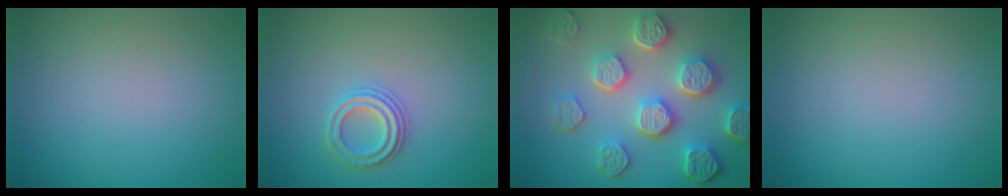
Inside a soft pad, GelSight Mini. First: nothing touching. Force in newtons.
{"total": 2.3, "press": 2.2, "slide": 0.6}
{"total": 8.1, "press": 6.2, "slide": 5.3}
{"total": 0.0}